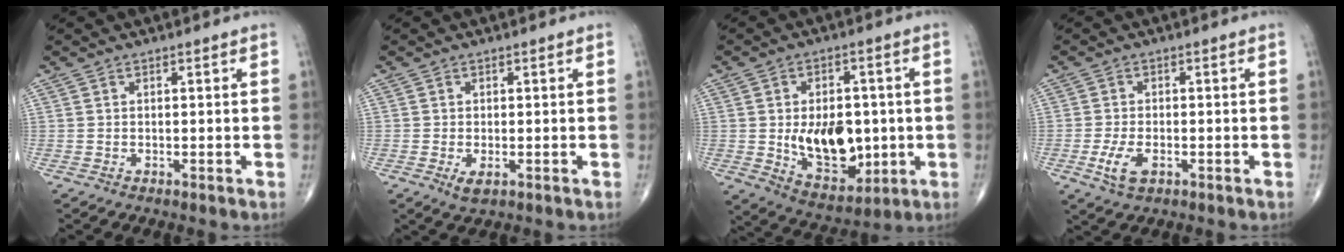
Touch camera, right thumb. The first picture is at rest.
{"total": 2.2, "force": [-0.6, 1.0, 1.9], "torque": [-0.037, -0.004, -0.009]}
{"total": 14.9, "force": [-1.1, 9.4, 11.4], "torque": [-0.133, -0.003, 0.004]}
{"total": 4.7, "force": [-1.6, 2.4, 3.7], "torque": [-0.079, 0.000, -0.027]}